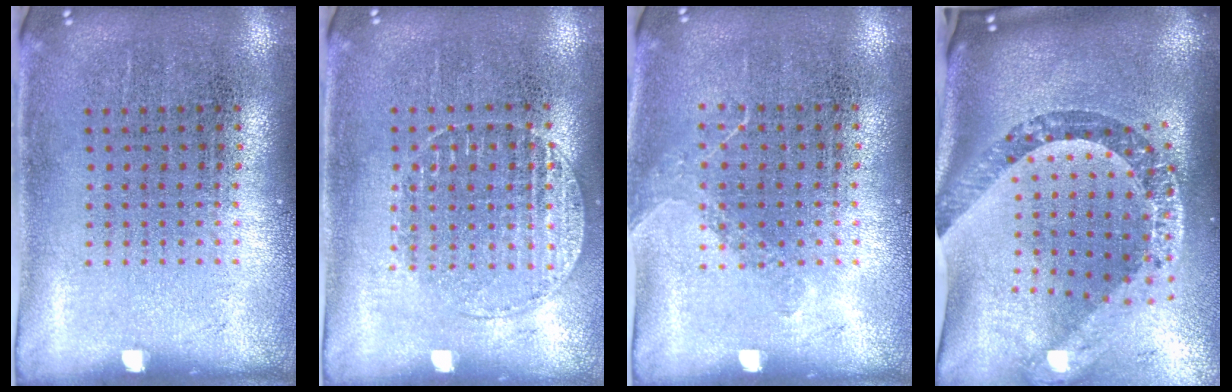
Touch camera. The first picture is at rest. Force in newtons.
{"total": 1.1, "press": 1.1, "slide": 0.4}
{"total": 0.9, "press": 0.7, "slide": 0.6}
{"total": 3.6, "press": 2.5, "slide": 2.6}